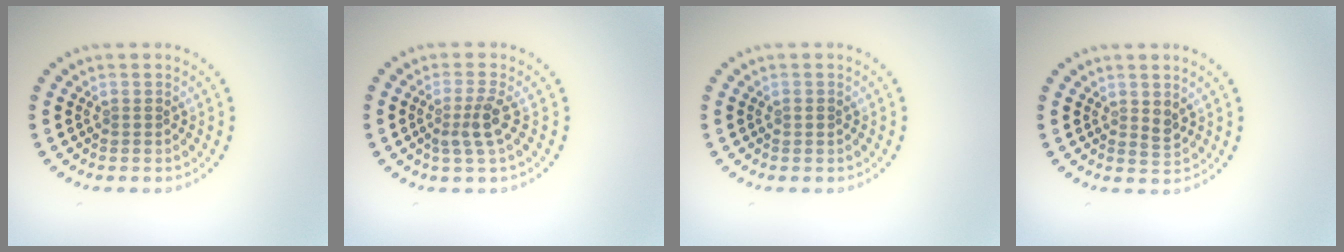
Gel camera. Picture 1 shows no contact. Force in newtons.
{"total": 2.4, "press": 1.8, "slide": 1.5}
{"total": 0.6, "press": 0.6, "slide": 0.1}
{"total": 1.1, "press": 1.0, "slide": 0.4}